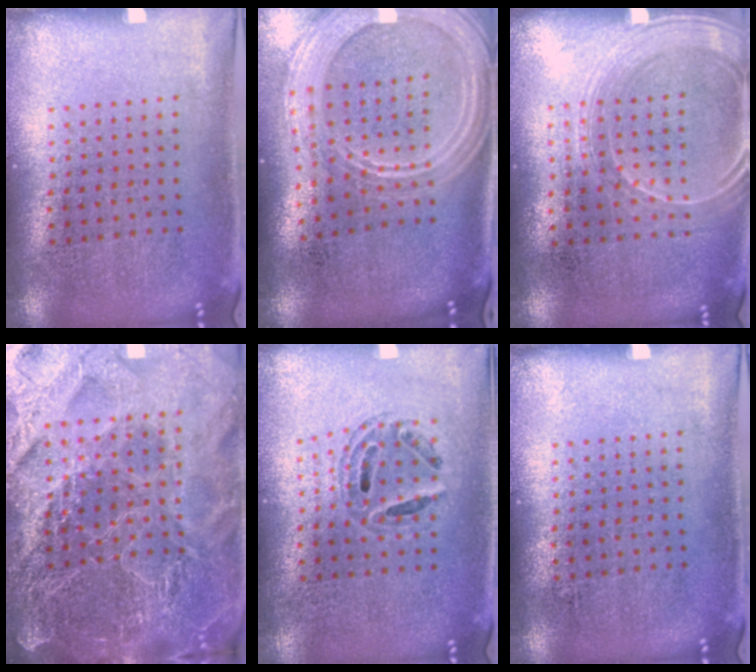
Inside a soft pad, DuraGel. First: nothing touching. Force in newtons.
{"total": 3.0, "press": 2.5, "slide": 1.6}
{"total": 1.8, "press": 1.6, "slide": 0.7}
{"total": 6.1, "press": 5.3, "slide": 3.0}
{"total": 0.7, "press": 0.7, "slide": 0.3}
{"total": 0.0}